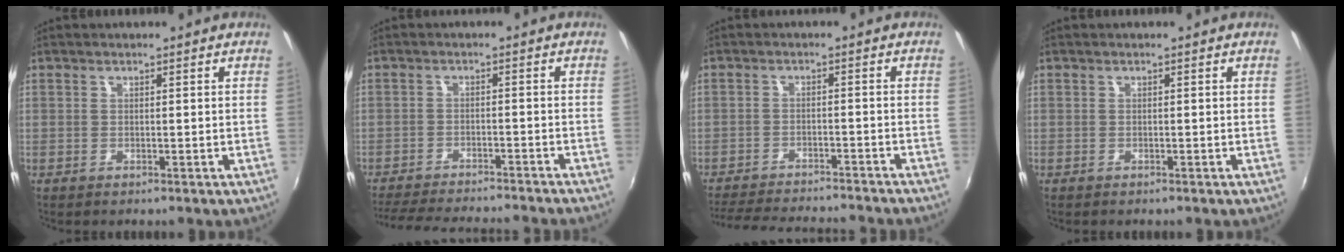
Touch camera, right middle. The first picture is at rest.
{"total": 14.8, "force": [-13.4, 1.2, 6.3], "torque": [-0.134, -0.016, -0.196]}
{"total": 15.3, "force": [-13.9, 1.5, 6.3], "torque": [-0.133, -0.014, -0.202]}
{"total": 0.0}